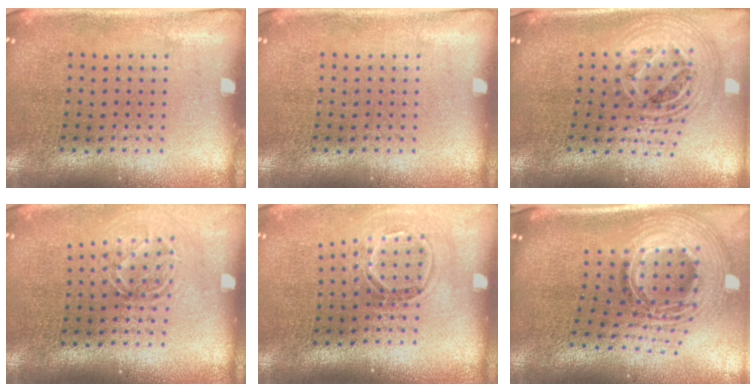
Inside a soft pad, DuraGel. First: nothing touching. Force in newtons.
{"total": 0.0}
{"total": 2.5, "press": 1.8, "slide": 1.7}
{"total": 1.6, "press": 1.2, "slide": 1.1}
{"total": 1.7, "press": 1.2, "slide": 1.2}
{"total": 3.0, "press": 2.1, "slide": 2.1}